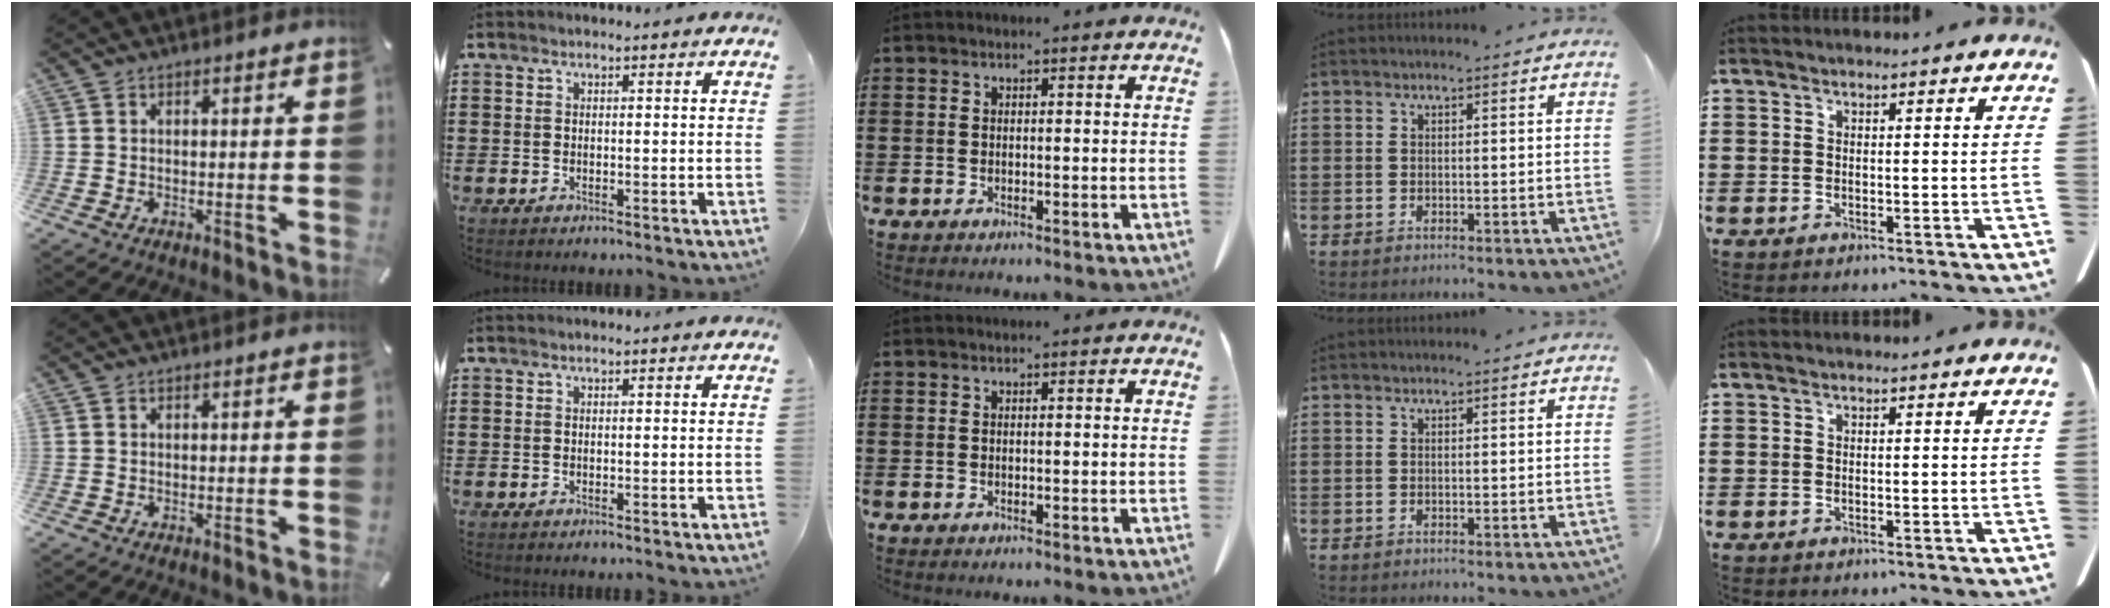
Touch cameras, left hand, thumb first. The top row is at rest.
{}